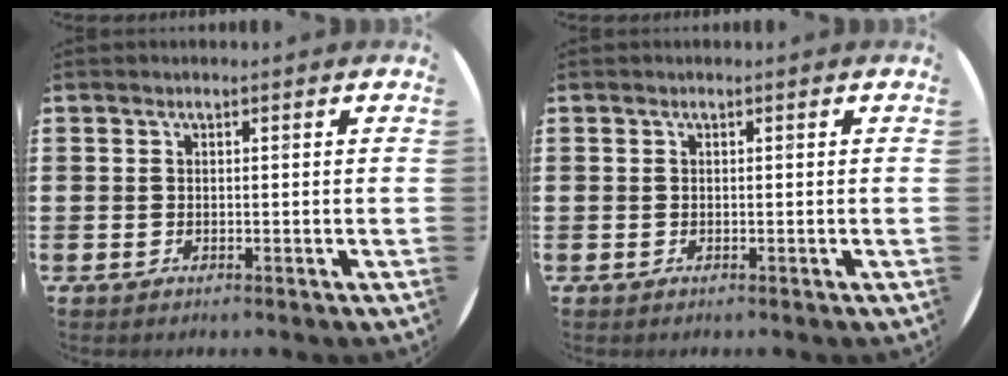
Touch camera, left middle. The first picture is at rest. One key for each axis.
{"total": 0.0}